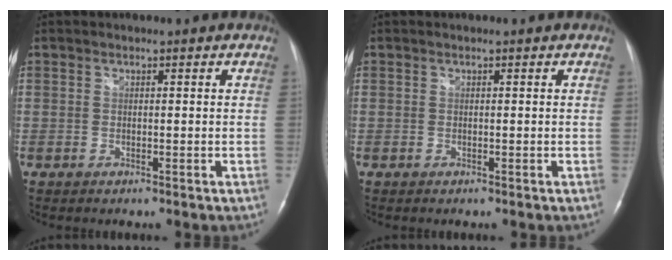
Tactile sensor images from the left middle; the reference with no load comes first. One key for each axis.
{"total": 0.0}